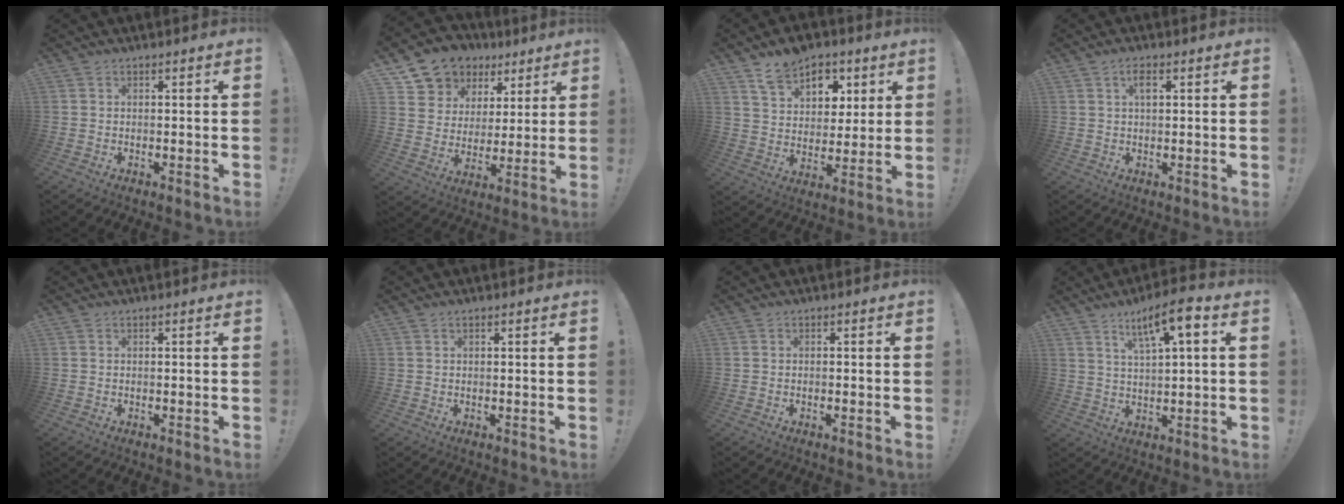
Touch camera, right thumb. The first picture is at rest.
{"total": 9.7, "force": [5.9, 7.5, 1.6], "torque": [-0.029, -0.050, 0.119]}
{"total": 12.8, "force": [8.7, 8.3, 4.3], "torque": [-0.062, -0.061, 0.165]}
{"total": 3.2, "force": [1.3, 1.7, 2.4], "torque": [-0.036, -0.001, 0.019]}
{"total": 0.0}
{"total": 0.5, "force": [0.3, 0.4, 0.1], "torque": [-0.003, 0.001, 0.006]}
{"total": 0.6, "force": [-0.4, 0.0, 0.4], "torque": [-0.014, 0.003, -0.006]}
{"total": 9.9, "force": [4.8, 2.0, 8.5], "torque": [-0.133, -0.021, 0.074]}